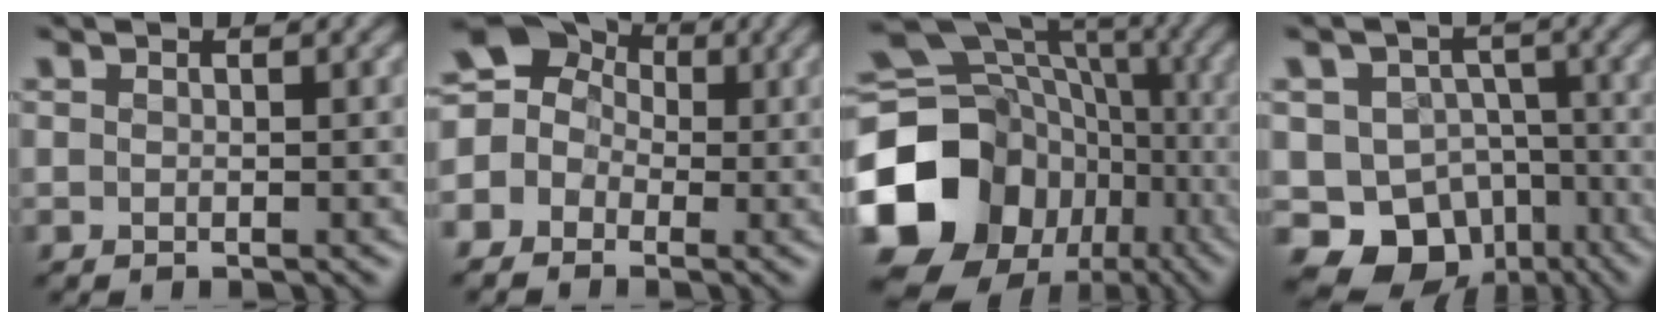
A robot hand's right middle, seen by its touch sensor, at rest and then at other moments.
{"total": 10.6, "force": [0.9, 9.7, 4.3], "torque": [-0.119, 0.045, -0.035]}
{"total": 21.3, "force": [-6.8, 18.2, 8.7], "torque": [-0.178, -0.027, -0.127]}
{"total": 9.6, "force": [-5.1, 7.5, 3.0], "torque": [-0.038, 0.006, -0.090]}